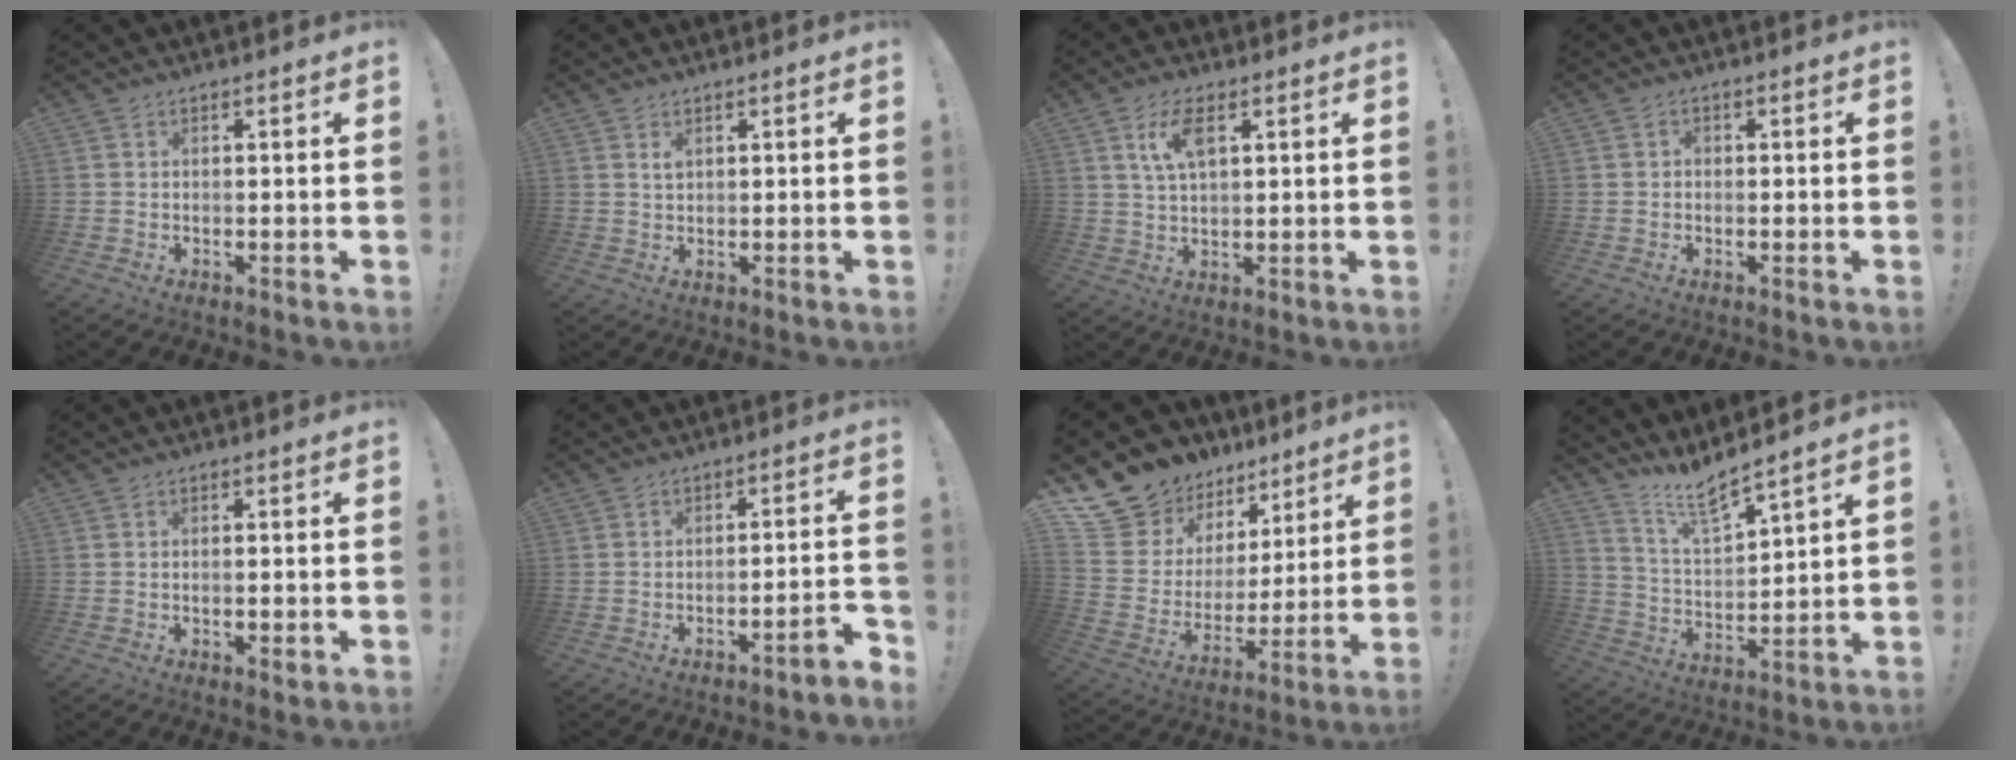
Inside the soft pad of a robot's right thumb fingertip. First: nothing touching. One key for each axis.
{"total": 1.1, "fx": 0.7, "fy": 0.5, "fz": 0.8, "tx": -0.012, "ty": -0.002, "tz": 0.011}
{"total": 7.3, "fx": 3.0, "fy": 3.4, "fz": 5.8, "tx": -0.104, "ty": 0.002, "tz": 0.053}
{"total": 0.9, "fx": -0.5, "fy": 0.7, "fz": 0.3, "tx": -0.005, "ty": 0.003, "tz": -0.010}
{"total": 1.6, "fx": -0.4, "fy": 0.3, "fz": 1.5, "tx": -0.015, "ty": -0.003, "tz": -0.007}
{"total": 4.0, "fx": -2.6, "fy": 0.1, "fz": 3.1, "tx": -0.047, "ty": 0.001, "tz": -0.044}
{"total": 13.4, "fx": 11.0, "fy": 7.6, "fz": 1.6, "tx": -0.040, "ty": -0.091, "tz": 0.219}
{"total": 8.9, "fx": 8.0, "fy": 0.8, "fz": 3.8, "tx": -0.082, "ty": -0.064, "tz": 0.142}